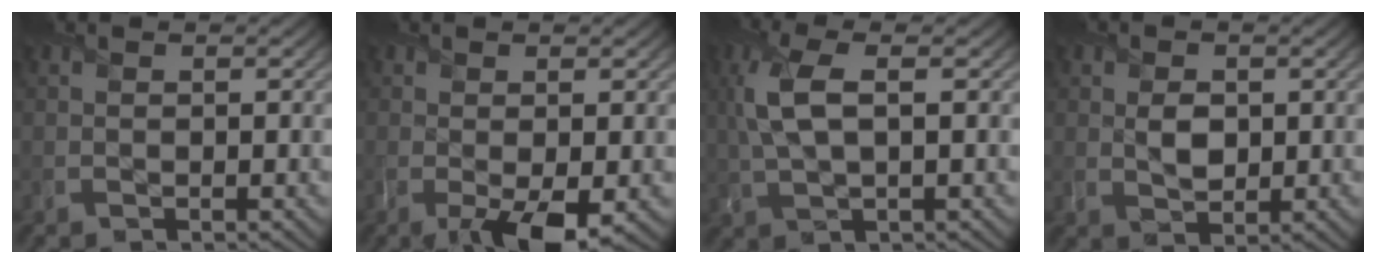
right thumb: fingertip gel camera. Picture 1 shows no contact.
{"total": 3.6, "force": [-1.2, 1.0, 3.3], "torque": [-0.060, -0.013, -0.018]}
{"total": 6.5, "force": [1.2, 2.5, 5.9], "torque": [-0.152, 0.007, 0.019]}
{"total": 2.6, "force": [0.2, 2.0, 1.6], "torque": [-0.034, -0.006, 0.008]}